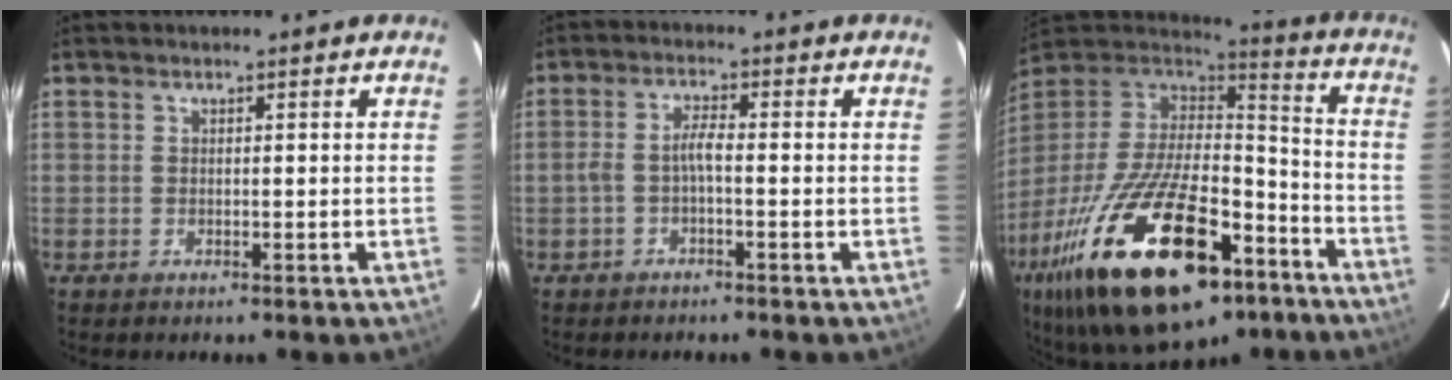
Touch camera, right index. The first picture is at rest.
{"total": 2.8, "force": [-1.2, 0.4, 2.5], "torque": [-0.058, 0.009, -0.023]}
{"total": 35.9, "force": [-19.6, 15.2, 25.9], "torque": [-0.500, -0.040, -0.304]}